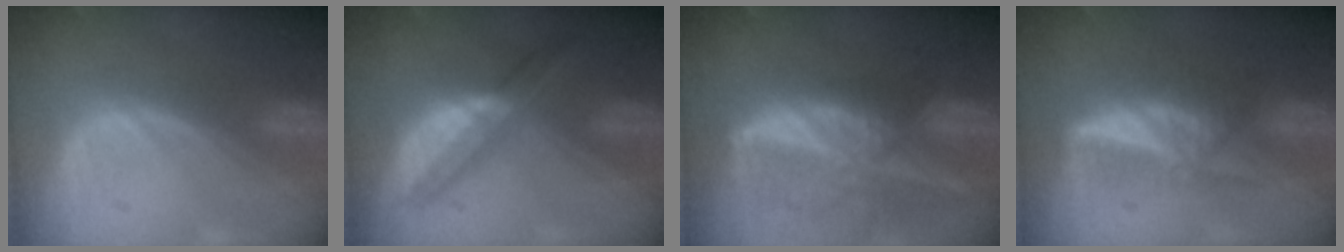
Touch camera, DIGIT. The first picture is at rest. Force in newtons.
{"total": 5.6, "press": 5.2, "slide": 2.0}
{"total": 9.2, "press": 8.0, "slide": 4.6}
{"total": 6.0, "press": 5.3, "slide": 2.7}